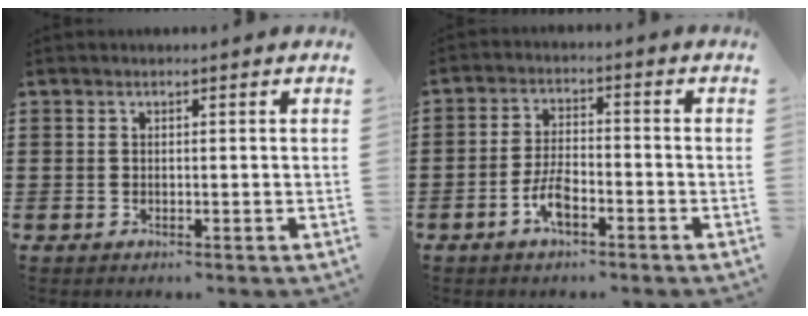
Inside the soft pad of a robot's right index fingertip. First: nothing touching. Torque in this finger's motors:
{"motor_torque": [1.91, 0.22, 0.57, 0.09]}